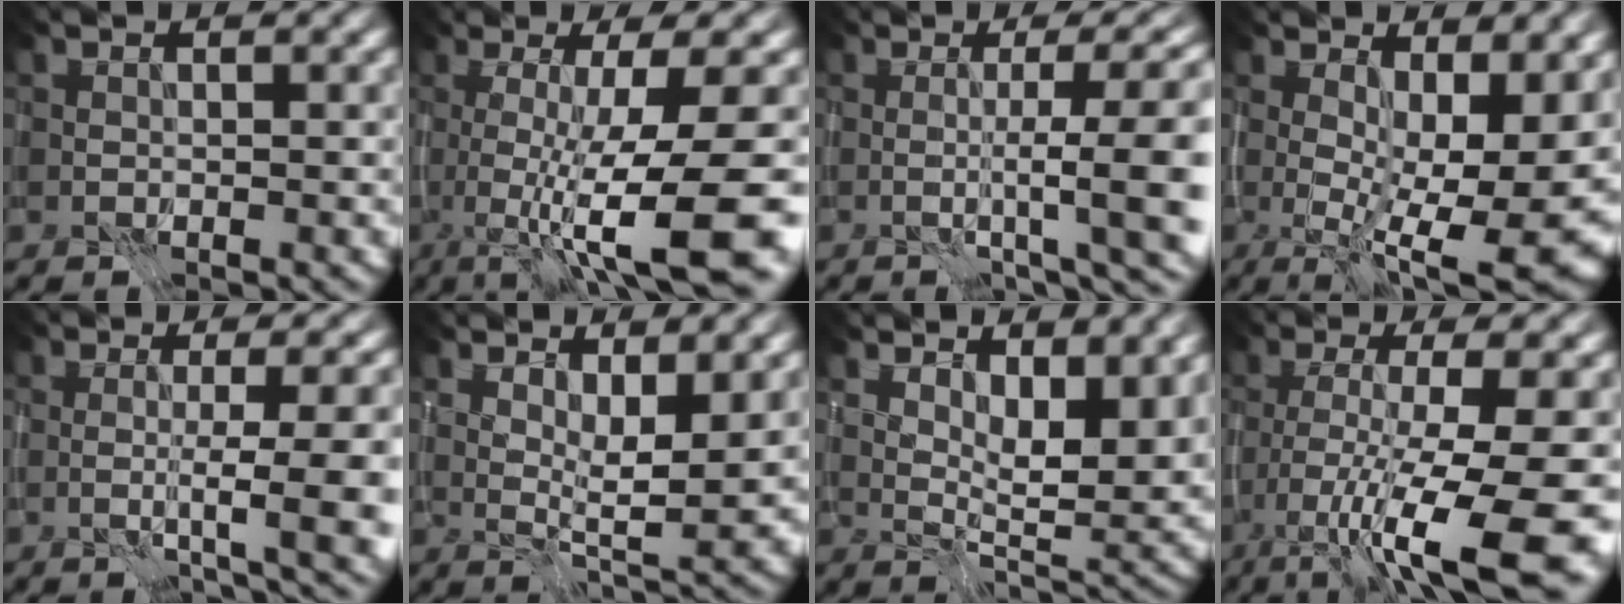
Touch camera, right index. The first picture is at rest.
{"total": 11.9, "force": [-2.3, 2.3, 11.5], "torque": [-0.144, -0.011, -0.024]}
{"total": 9.6, "force": [-1.6, 1.9, 9.3], "torque": [-0.106, 0.022, -0.017]}
{"total": 12.8, "force": [0.7, 4.5, 11.9], "torque": [-0.157, -0.004, 0.034]}
{"total": 8.7, "force": [-2.2, 1.9, 8.2], "torque": [-0.097, 0.003, -0.022]}
{"total": 6.3, "force": [2.4, 1.5, 5.7], "torque": [-0.093, -0.010, 0.054]}
{"total": 10.6, "force": [5.2, 4.1, 8.3], "torque": [-0.117, 0.005, 0.085]}
{"total": 13.1, "force": [-5.2, 2.7, 11.7], "torque": [-0.181, -0.015, -0.075]}